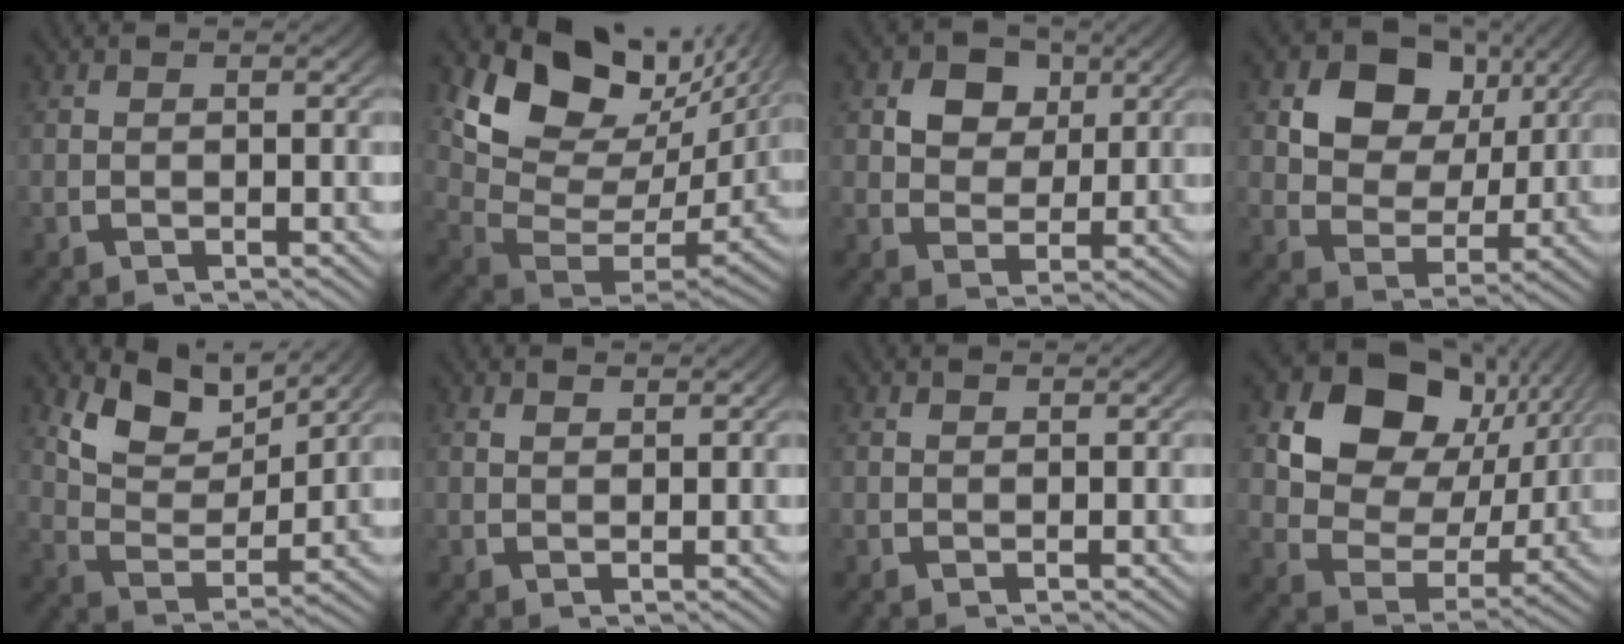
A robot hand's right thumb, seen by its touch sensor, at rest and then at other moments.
{"total": 12.3, "force": [3.9, 7.5, 9.0], "torque": [-0.166, -0.009, 0.064]}
{"total": 4.9, "force": [1.5, 3.9, 2.5], "torque": [-0.044, -0.016, 0.030]}
{"total": 9.5, "force": [2.7, 7.2, 5.5], "torque": [-0.114, -0.026, 0.049]}
{"total": 6.5, "force": [3.6, 3.2, 4.4], "torque": [-0.083, -0.004, 0.063]}
{"total": 1.3, "force": [1.3, 0.2, 0.1], "torque": [0.005, 0.000, 0.025]}
{"total": 0.7, "force": [0.7, 0.1, 0.0], "torque": [0.006, -0.001, 0.014]}
{"total": 16.0, "force": [4.6, 11.5, 10.1], "torque": [-0.190, 0.007, 0.059]}